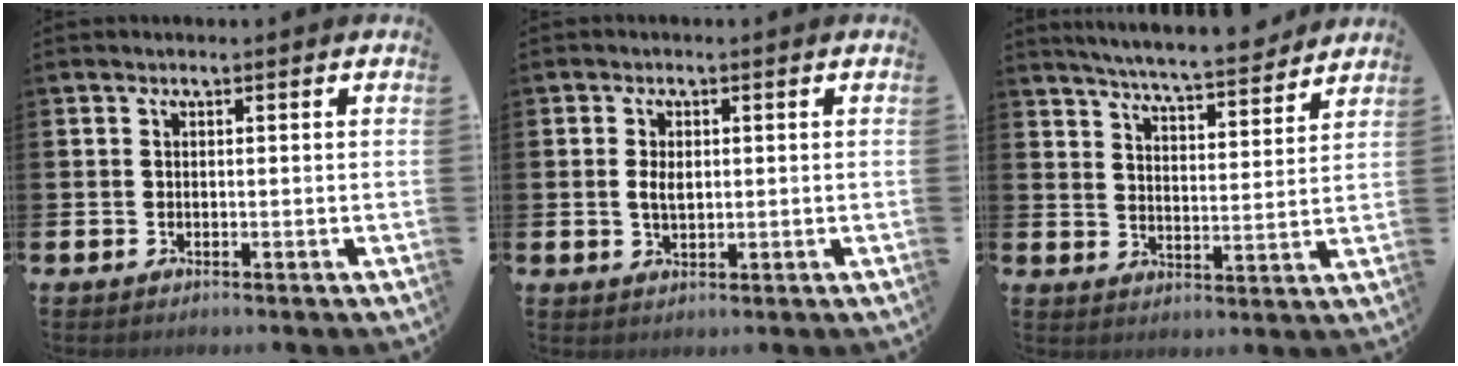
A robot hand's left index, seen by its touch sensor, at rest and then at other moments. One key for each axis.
{"total": 2.6, "fx": 0.4, "fy": 1.6, "fz": 2.0, "tx": -0.031, "ty": 0.004, "tz": 0.003}
{"total": 6.5, "fx": 6.3, "fy": 0.1, "fz": 1.5, "tx": -0.049, "ty": -0.047, "tz": 0.109}